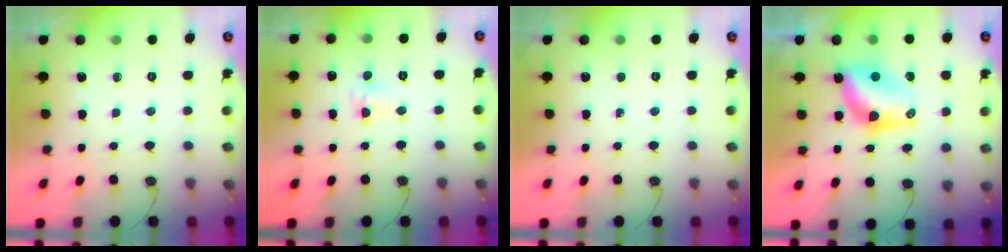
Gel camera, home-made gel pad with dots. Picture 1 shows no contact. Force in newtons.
{"total": 4.6, "press": 4.6, "slide": 0.5}
{"total": 0.0}
{"total": 7.2, "press": 7.1, "slide": 0.5}